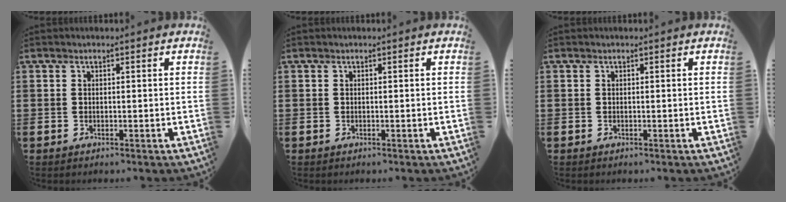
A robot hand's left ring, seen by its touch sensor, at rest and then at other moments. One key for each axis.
{"total": 0.0}
{"total": 0.0}